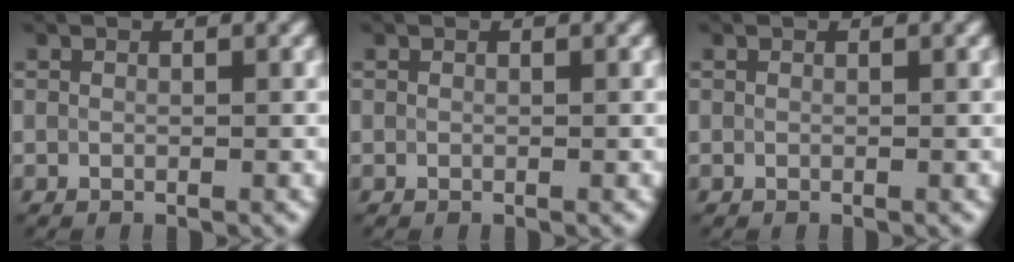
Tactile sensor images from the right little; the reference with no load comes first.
{"total": 0.0}
{"total": 0.0}